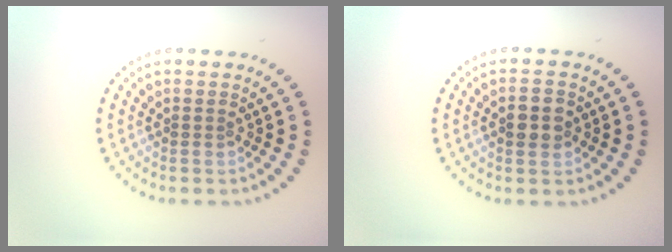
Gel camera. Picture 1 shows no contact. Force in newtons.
{"total": 2.8, "press": 2.8, "slide": 0.1}